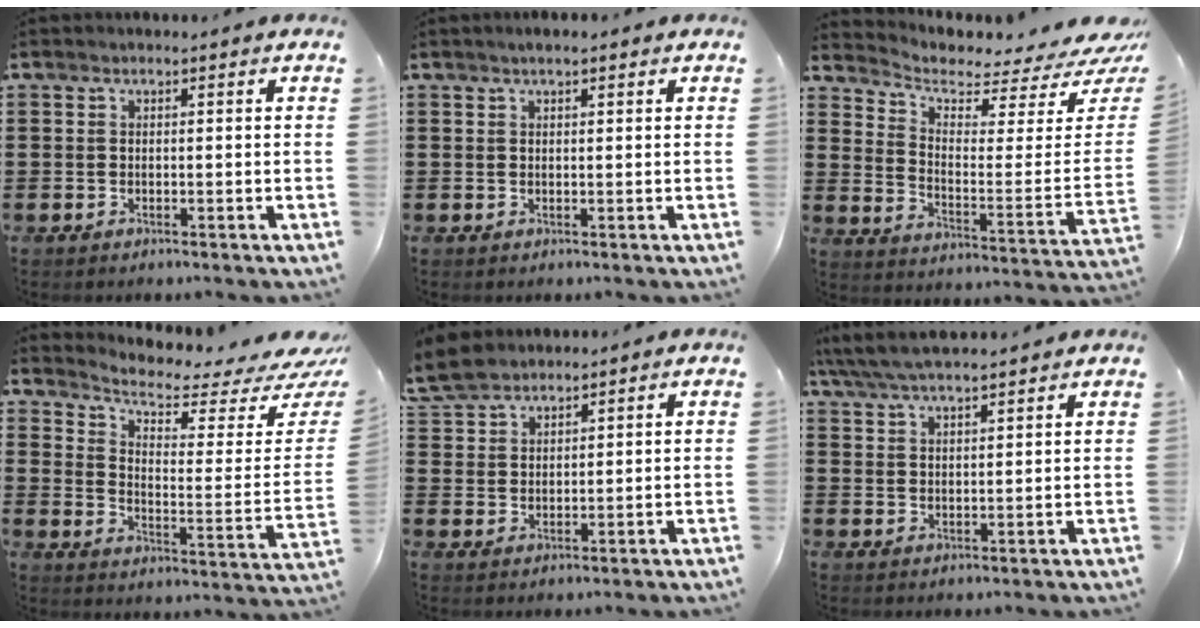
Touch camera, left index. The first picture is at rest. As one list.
[{"total": 1.0, "force": [0.7, 0.3, 0.6], "torque": [-0.013, 0.003, 0.011]}, {"total": 4.2, "force": [3.5, 1.4, 1.7], "torque": [-0.050, -0.040, 0.055]}, {"total": 4.9, "force": [3.9, 1.4, 2.5], "torque": [-0.065, -0.038, 0.062]}, {"total": 5.2, "force": [4.6, 1.8, 1.5], "torque": [-0.048, -0.002, 0.087]}, {"total": 4.7, "force": [4.4, 0.5, 1.7], "torque": [-0.049, -0.014, 0.079]}]